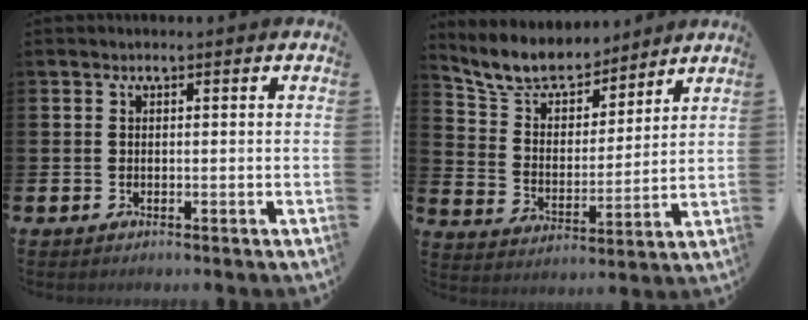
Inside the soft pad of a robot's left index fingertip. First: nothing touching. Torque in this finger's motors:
{"motor_torque": [0.43, -0.15, 0.17, 0.05]}